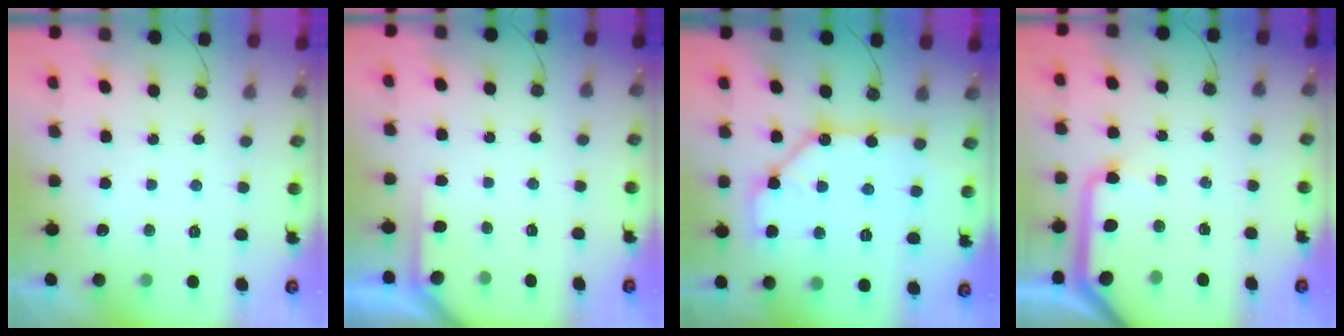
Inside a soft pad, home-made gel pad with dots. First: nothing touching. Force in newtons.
{"total": 2.4, "press": 2.4, "slide": 0.2}
{"total": 12.3, "press": 12.2, "slide": 0.9}
{"total": 11.1, "press": 11.0, "slide": 1.4}